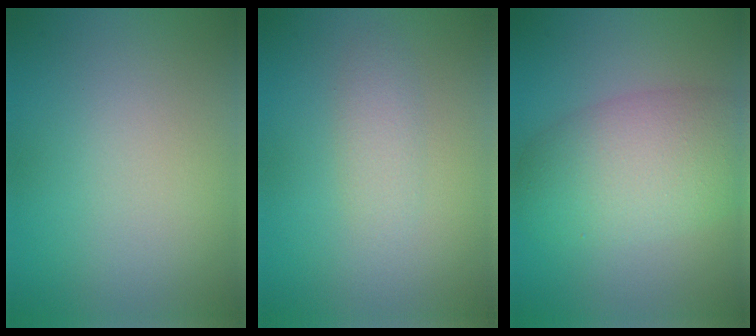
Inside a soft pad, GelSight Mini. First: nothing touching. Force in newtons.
{"total": 1.6, "press": 1.6, "slide": 0.1}
{"total": 6.6, "press": 6.6, "slide": 0.3}